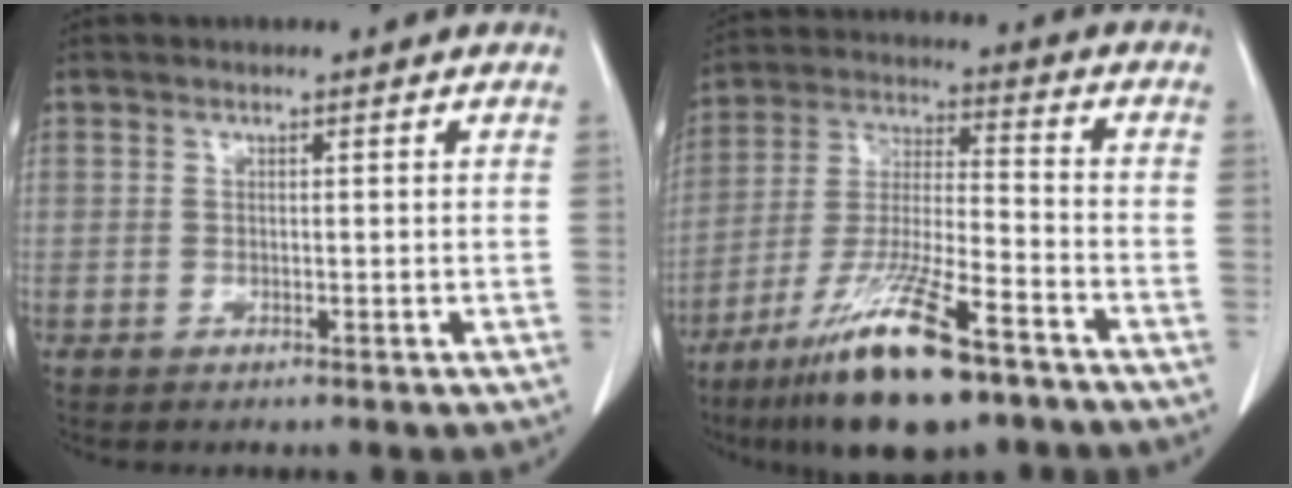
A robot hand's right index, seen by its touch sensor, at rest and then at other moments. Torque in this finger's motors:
{"motor_torque": [1.32, -0.82, 0.77, 0.21]}